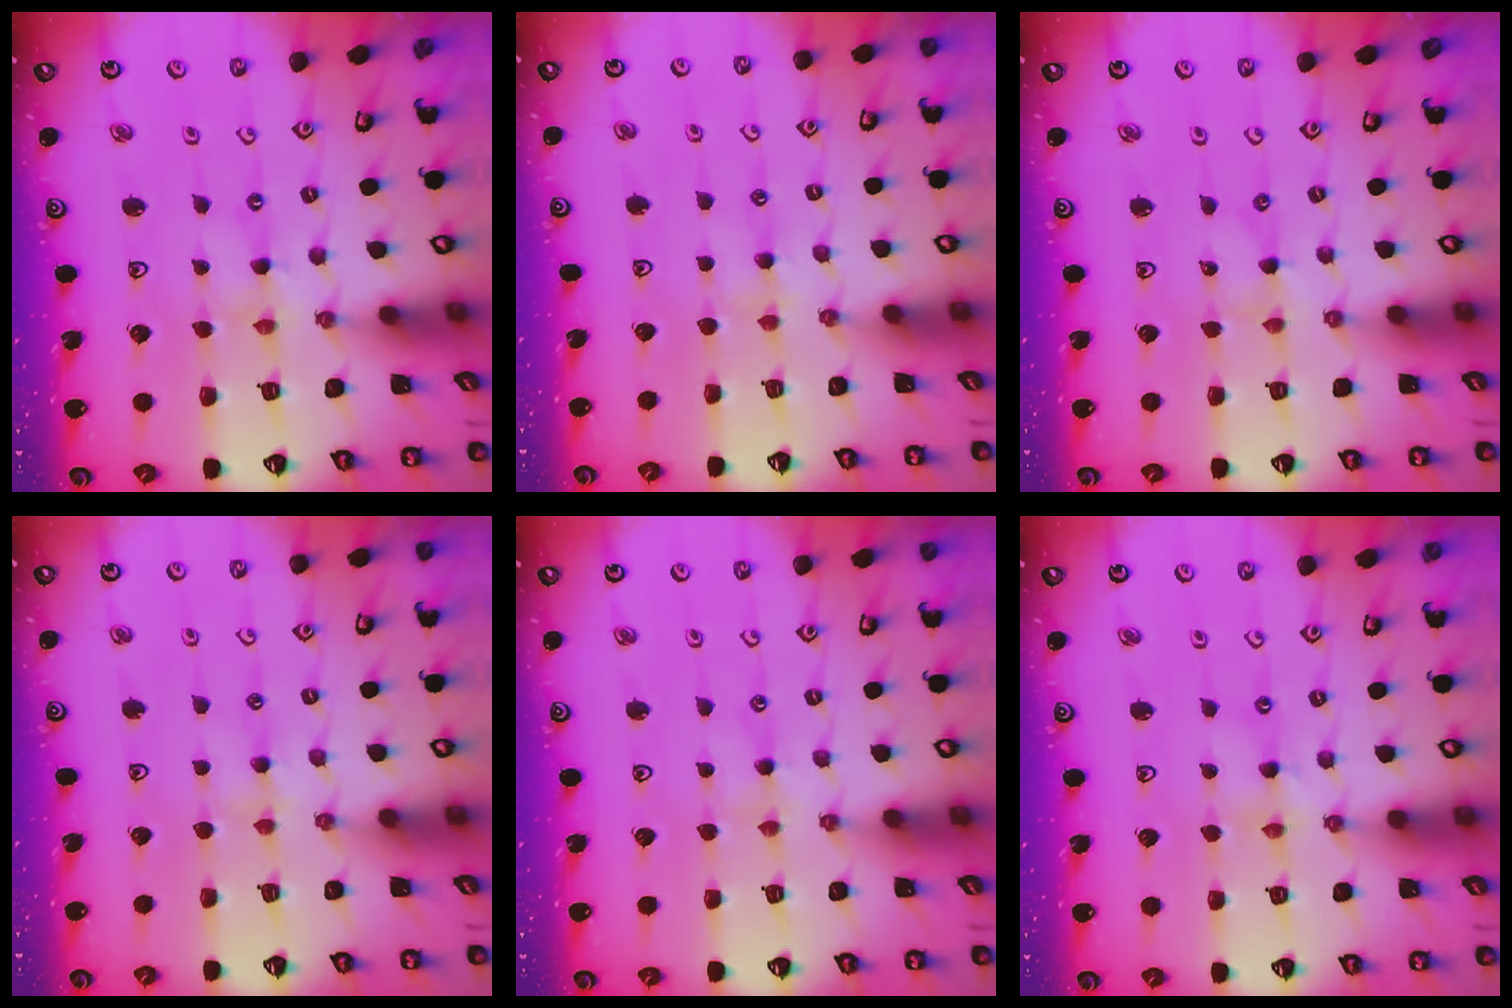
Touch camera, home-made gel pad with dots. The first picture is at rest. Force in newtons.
{"total": 2.9, "press": 2.8, "slide": 0.6}
{"total": 0.0}
{"total": 2.9, "press": 2.8, "slide": 0.6}
{"total": 1.7, "press": 1.6, "slide": 0.3}
{"total": 1.8, "press": 1.8, "slide": 0.2}